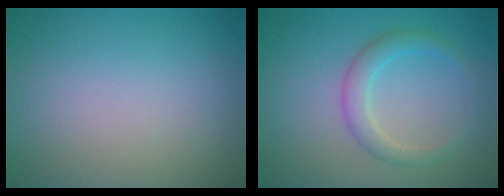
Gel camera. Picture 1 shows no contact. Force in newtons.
{"total": 2.6, "press": 2.6, "slide": 0.1}